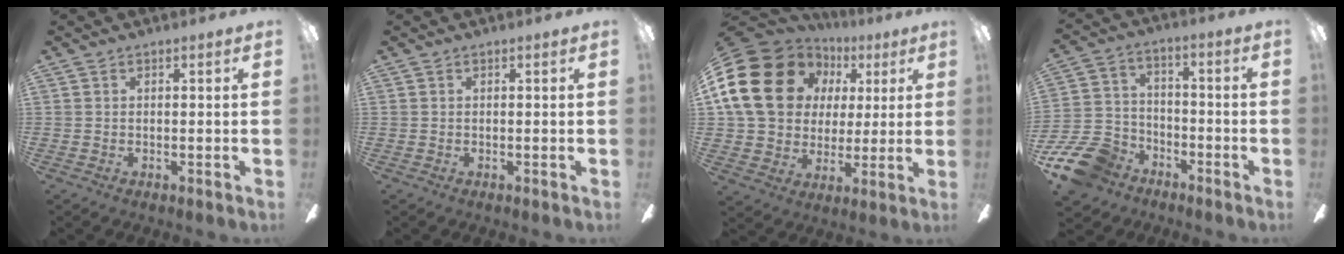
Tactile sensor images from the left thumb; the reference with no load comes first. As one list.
[{"total": 0.0}, {"total": 22.2, "force": [6.8, 18.2, 10.9], "torque": [-0.231, -0.015, 0.137]}, {"total": 13.6, "force": [-8.8, 8.7, 5.7], "torque": [-0.130, 0.056, -0.157]}]